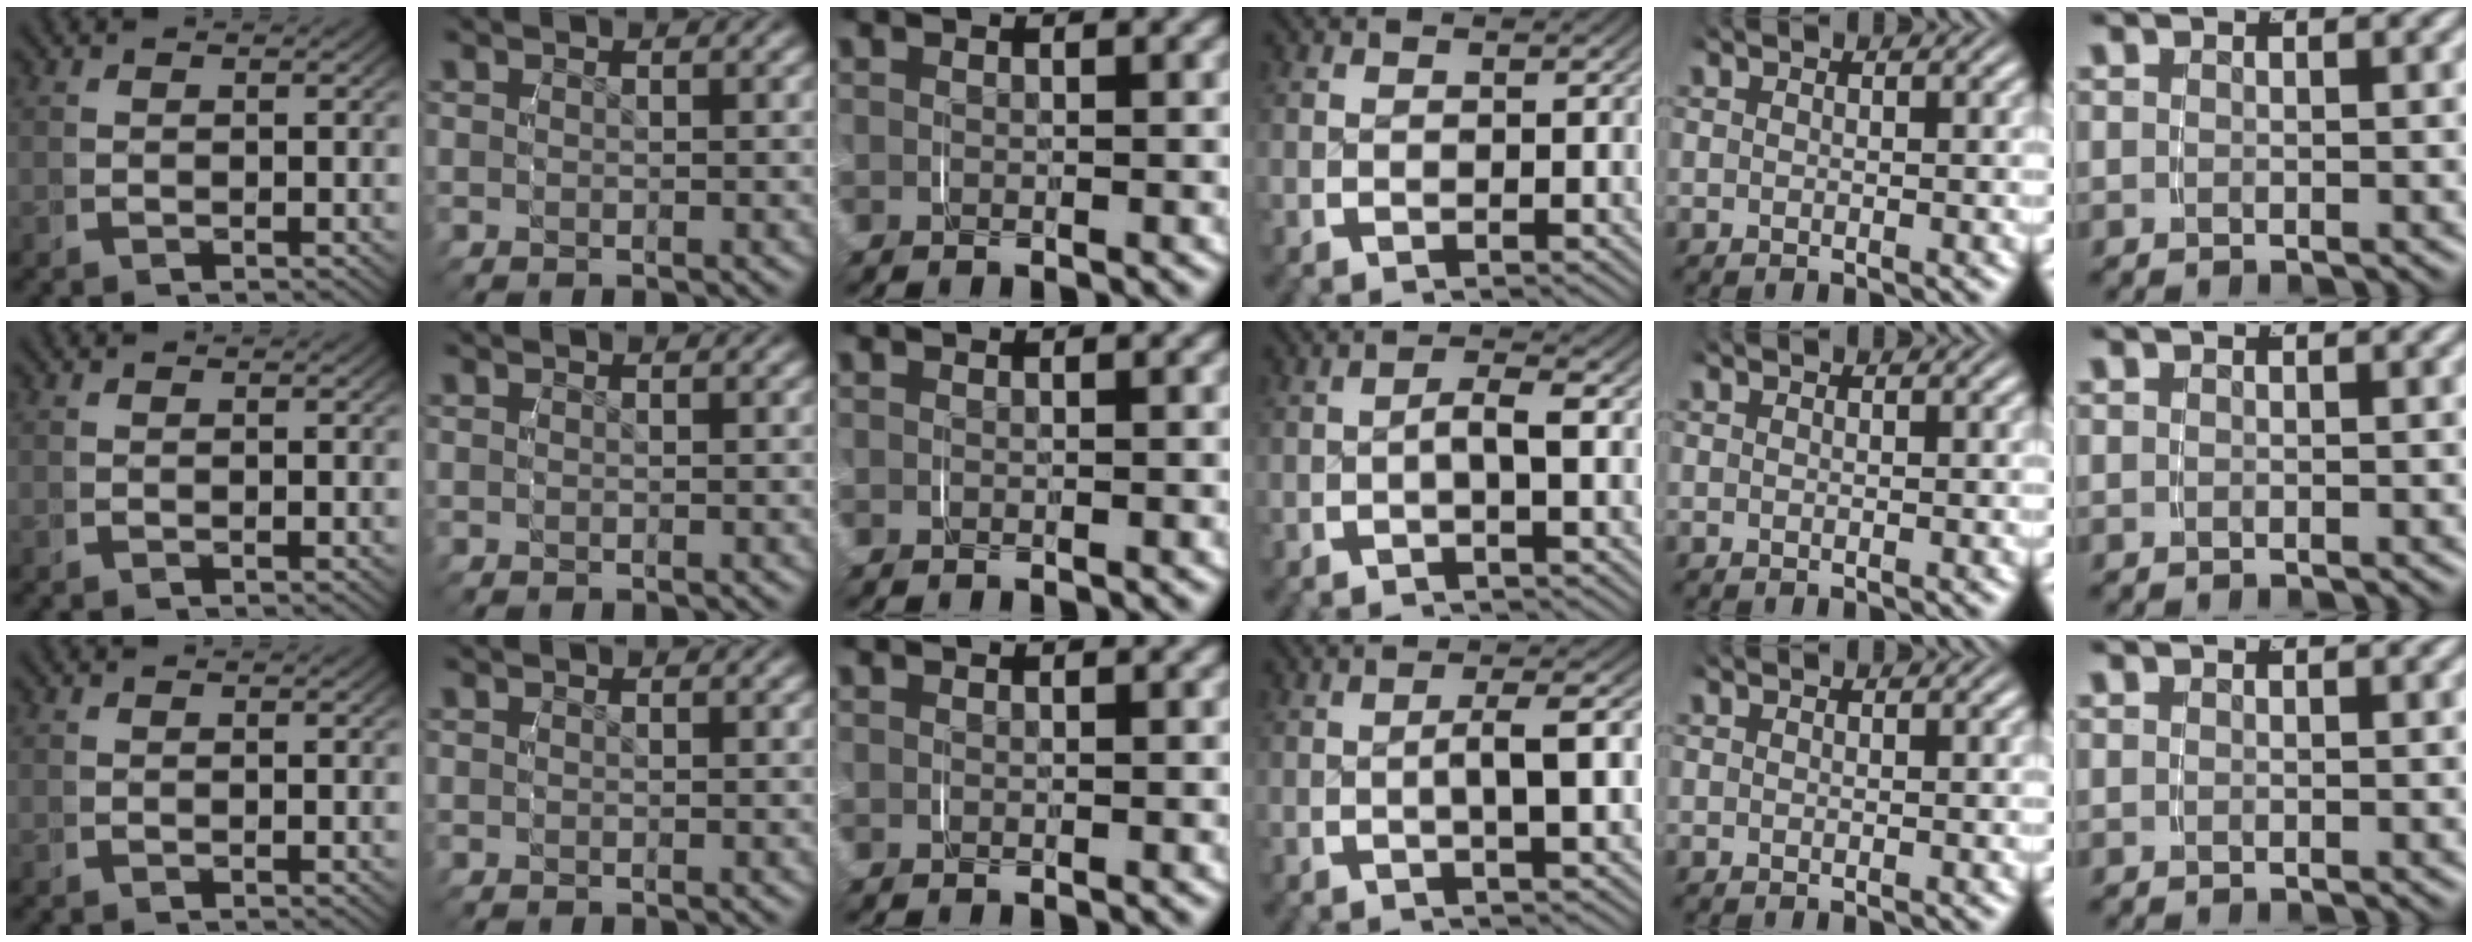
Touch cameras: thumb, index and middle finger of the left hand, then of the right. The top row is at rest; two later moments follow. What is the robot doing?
{"motion": "grasp_and_lifting", "object": "map"}